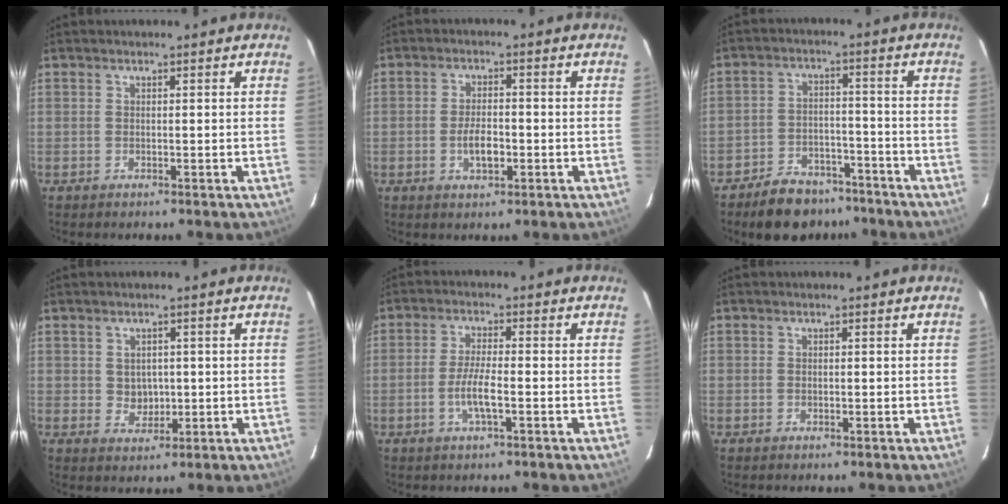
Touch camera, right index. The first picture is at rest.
{"total": 4.7, "force": [-1.5, 2.1, 4.0], "torque": [-0.080, 0.000, -0.023]}
{"total": 11.9, "force": [-9.4, 6.2, 3.8], "torque": [-0.092, 0.017, -0.127]}
{"total": 3.5, "force": [0.2, 3.2, 1.4], "torque": [-0.024, 0.005, 0.011]}
{"total": 5.4, "force": [-1.8, 0.9, 5.0], "torque": [-0.100, -0.003, -0.036]}
{"total": 0.6, "force": [-0.1, 0.5, 0.4], "torque": [-0.008, 0.001, -0.001]}